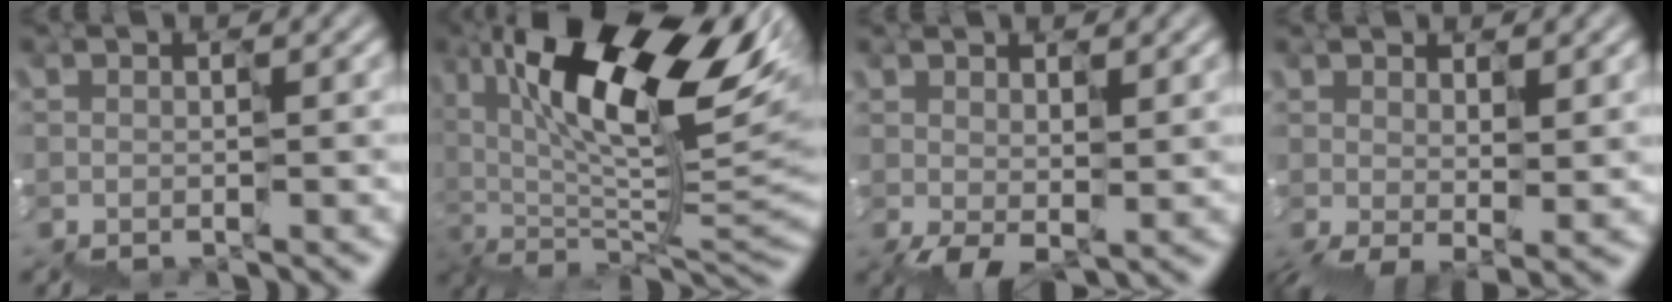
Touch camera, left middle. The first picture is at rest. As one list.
[{"total": 12.5, "force": [4.0, 5.3, 10.6], "torque": [-0.181, 0.019, 0.064]}, {"total": 2.4, "force": [0.2, 1.5, 1.8], "torque": [-0.056, -0.003, 0.015]}, {"total": 5.9, "force": [0.4, 2.9, 5.1], "torque": [-0.100, -0.013, 0.028]}]